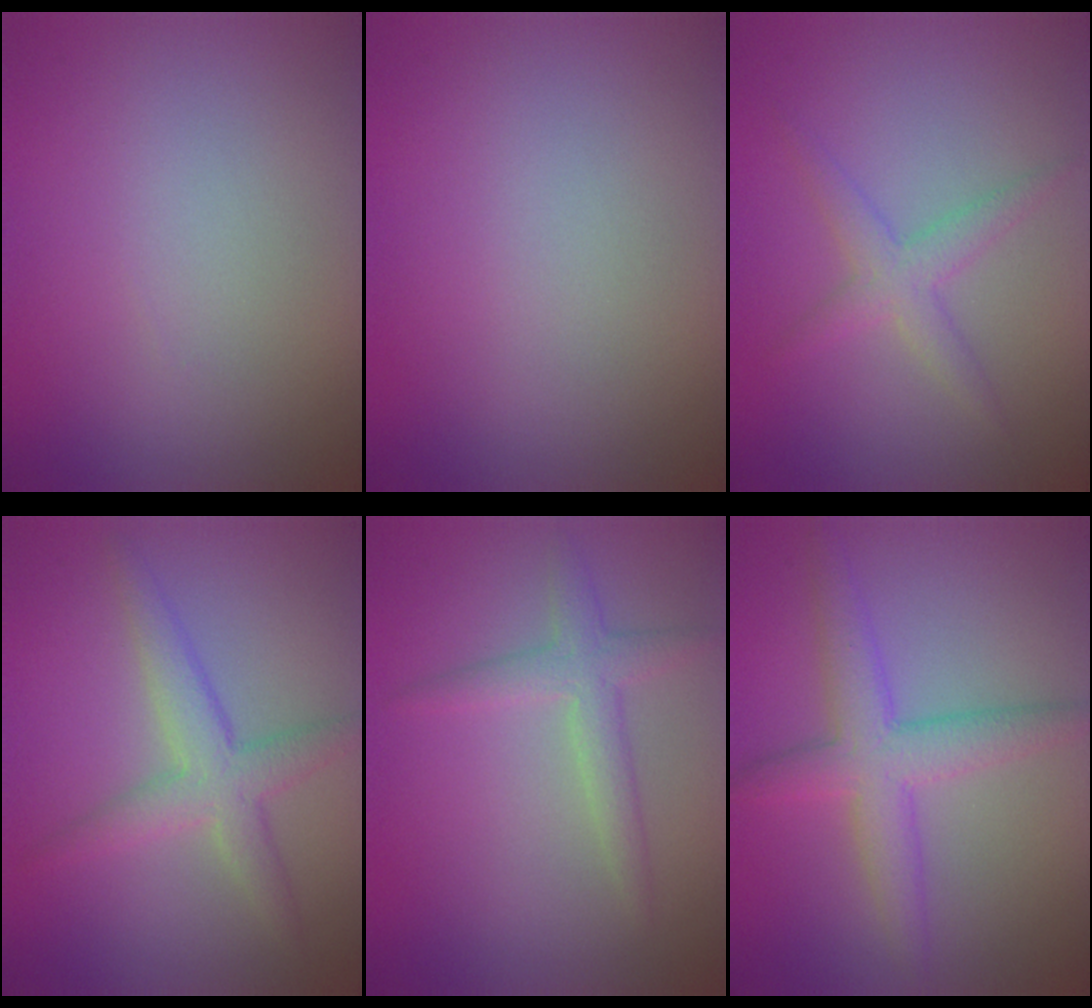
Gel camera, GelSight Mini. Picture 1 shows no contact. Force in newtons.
{"total": 0.0}
{"total": 2.4, "press": 2.4, "slide": 0.1}
{"total": 3.5, "press": 3.5, "slide": 0.2}
{"total": 2.5, "press": 2.5, "slide": 0.1}
{"total": 4.4, "press": 4.4, "slide": 0.2}